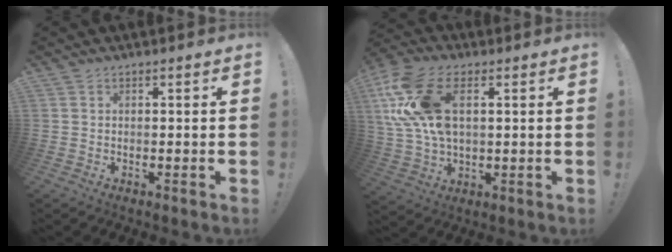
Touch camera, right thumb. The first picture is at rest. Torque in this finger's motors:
{"motor_torque": [0.63, 0.94, 1.66, 0.14, 0.53]}